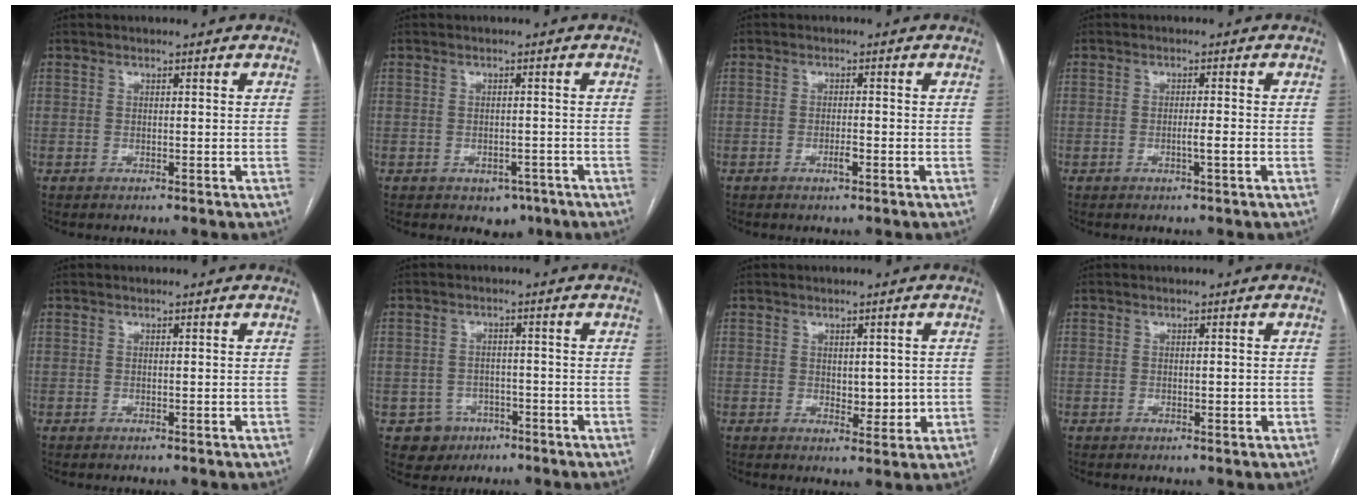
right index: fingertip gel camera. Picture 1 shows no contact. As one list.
[{"total": 3.1, "force": [-1.8, 2.2, 1.2], "torque": [-0.006, 0.005, -0.014]}, {"total": 1.9, "force": [-0.9, 0.4, 1.6], "torque": [-0.030, 0.000, -0.014]}, {"total": 1.9, "force": [-0.7, -0.1, 1.8], "torque": [-0.031, -0.001, -0.013]}, {"total": 0.0}, {"total": 4.7, "force": [-2.1, 4.2, 0.1], "torque": [0.005, 0.014, -0.026]}, {"total": 3.8, "force": [0.1, 2.2, 3.2], "torque": [-0.039, -0.003, 0.010]}, {"total": 1.0, "force": [-0.1, 0.4, 0.9], "torque": [-0.014, 0.000, 0.000]}]